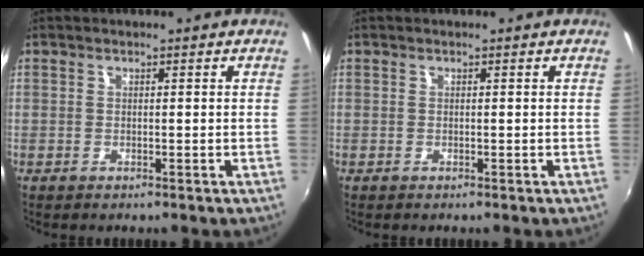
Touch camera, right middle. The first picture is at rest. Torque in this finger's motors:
{"motor_torque": [-0.08, 0.09, -0.02, 0.00]}